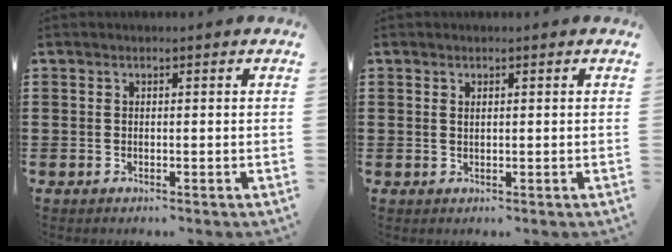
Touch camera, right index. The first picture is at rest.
{"total": 0.6, "force": [0.3, 0.3, 0.4], "torque": [-0.010, 0.002, 0.005]}